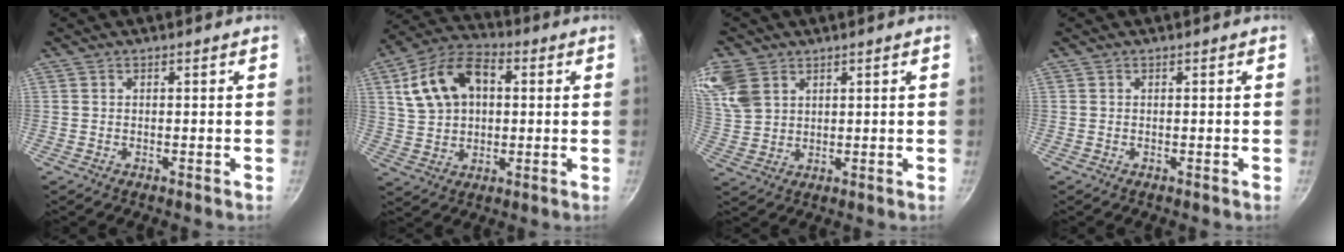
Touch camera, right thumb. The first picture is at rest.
{"total": 15.4, "force": [3.8, 10.2, 10.8], "torque": [-0.177, 0.022, 0.060]}
{"total": 10.2, "force": [5.1, 7.1, 5.2], "torque": [-0.104, -0.007, 0.110]}
{"total": 0.0}